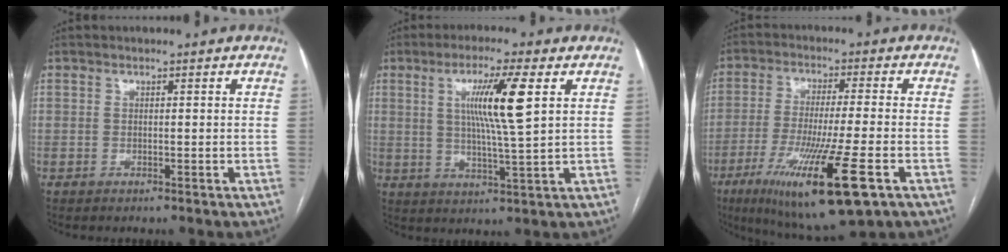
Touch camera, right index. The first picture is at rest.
{"total": 9.9, "force": [3.0, 0.4, 9.4], "torque": [-0.167, 0.000, 0.052]}
{"total": 17.3, "force": [-8.0, 1.2, 15.2], "torque": [-0.269, -0.049, -0.134]}